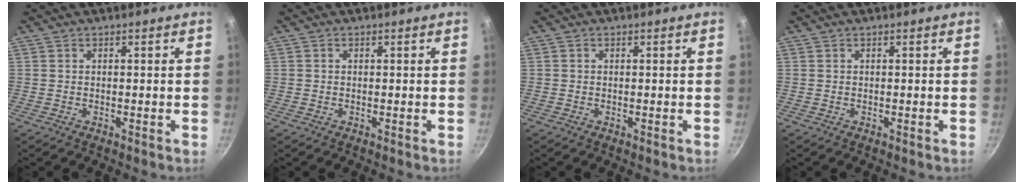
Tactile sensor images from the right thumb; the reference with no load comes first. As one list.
[{"total": 0.0}, {"total": 0.0}, {"total": 0.0}]